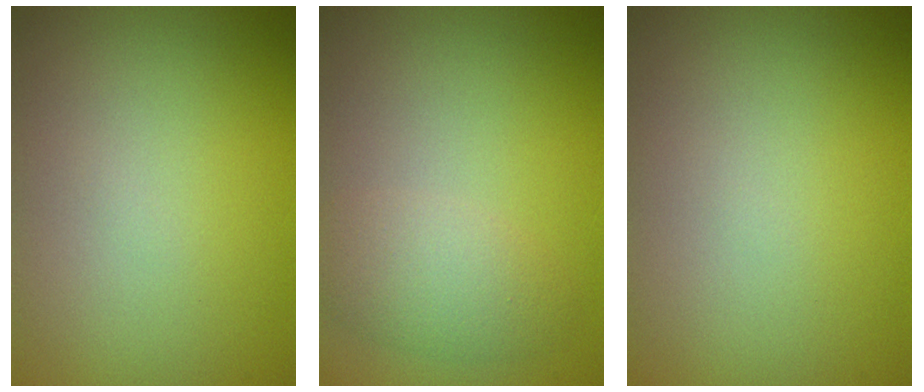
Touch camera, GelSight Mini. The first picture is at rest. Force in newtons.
{"total": 2.9, "press": 2.9, "slide": 0.1}
{"total": 0.0}